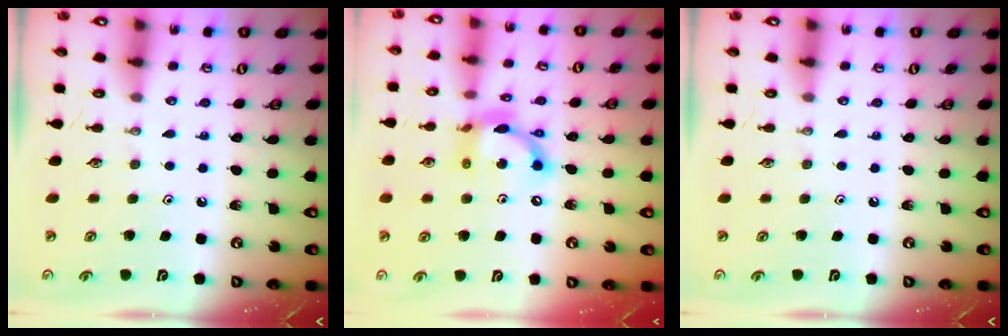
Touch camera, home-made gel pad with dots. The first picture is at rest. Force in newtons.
{"total": 13.2, "press": 13.2, "slide": 0.4}
{"total": 0.0}